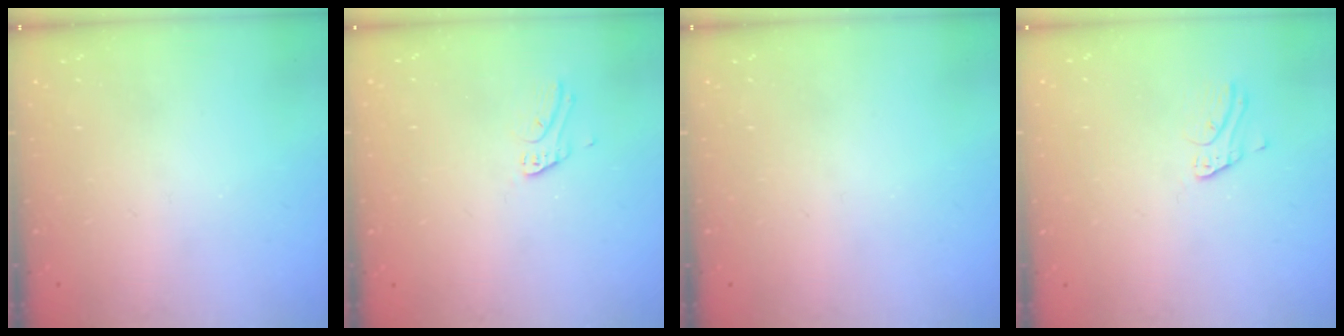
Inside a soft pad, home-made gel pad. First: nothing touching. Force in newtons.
{"total": 4.7, "press": 4.6, "slide": 0.6}
{"total": 0.0}
{"total": 2.5, "press": 2.5, "slide": 0.2}